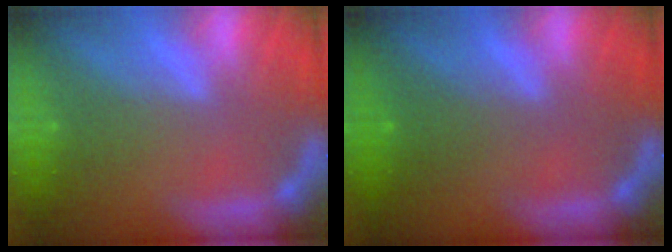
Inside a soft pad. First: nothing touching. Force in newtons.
{"total": 1.5}